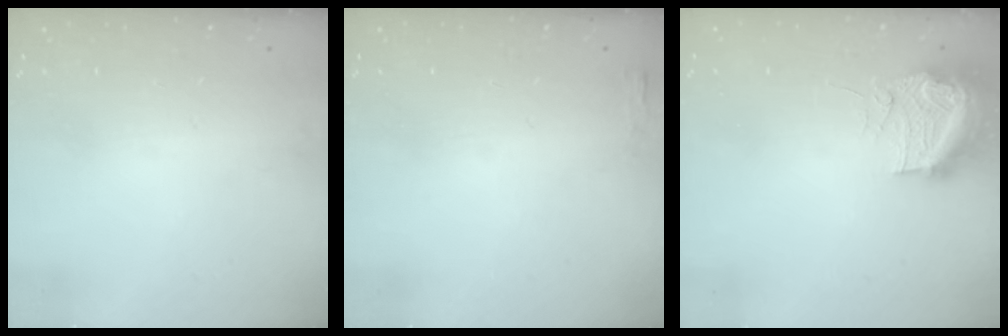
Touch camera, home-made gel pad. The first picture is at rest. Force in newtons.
{"total": 2.7, "press": 2.6, "slide": 0.8}
{"total": 10.8, "press": 10.7, "slide": 1.2}